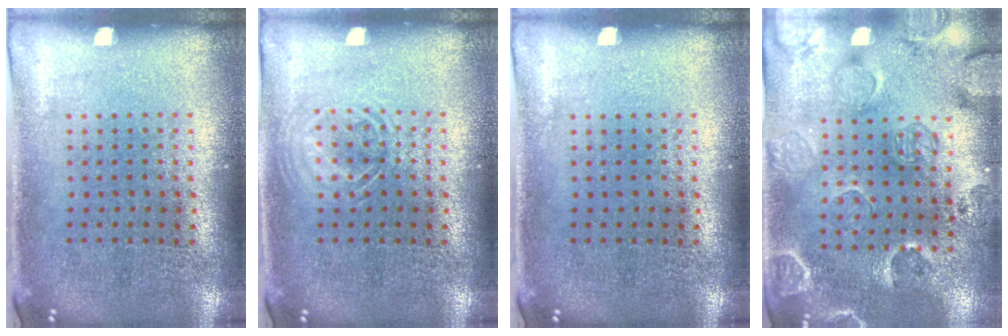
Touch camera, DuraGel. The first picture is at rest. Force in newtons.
{"total": 1.7, "press": 1.7, "slide": 0.3}
{"total": 0.0}
{"total": 2.5, "press": 2.1, "slide": 1.4}